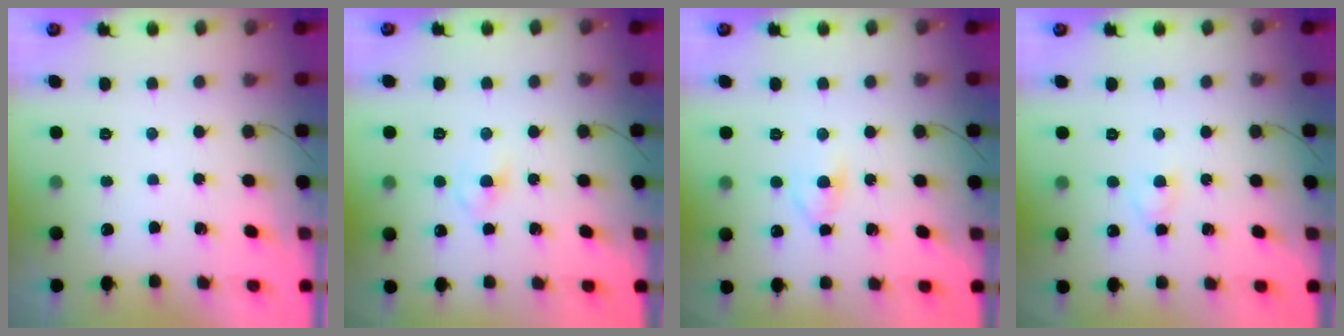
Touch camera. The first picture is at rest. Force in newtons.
{"total": 2.9, "press": 2.7, "slide": 1.2}
{"total": 3.8, "press": 3.6, "slide": 1.3}
{"total": 2.5, "press": 2.3, "slide": 1.1}